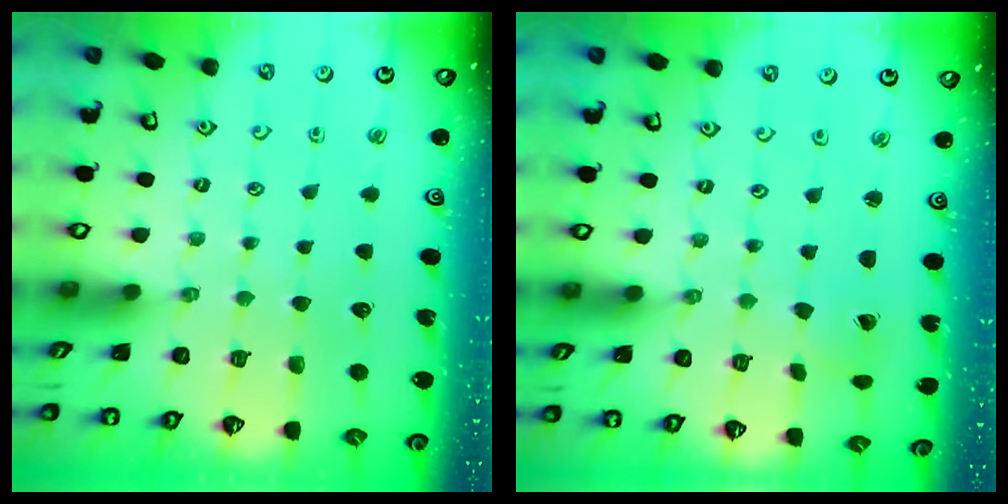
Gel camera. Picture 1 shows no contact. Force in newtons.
{"total": 0.9, "press": 0.9, "slide": 0.1}